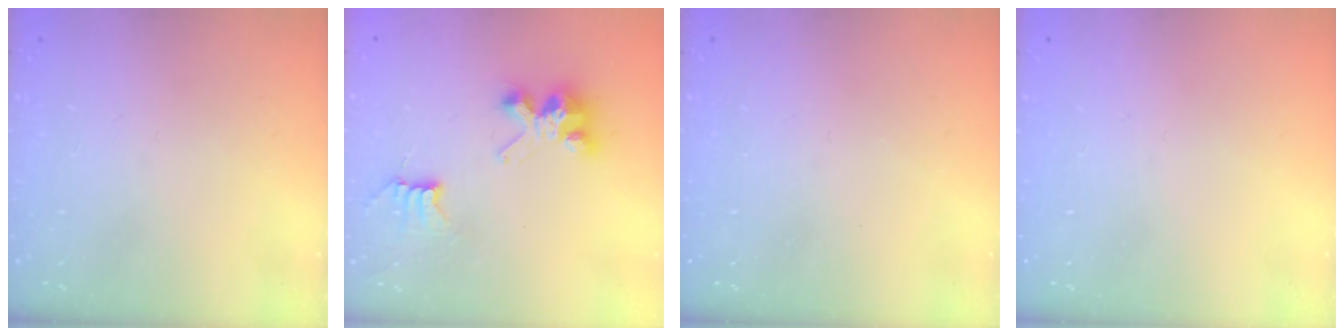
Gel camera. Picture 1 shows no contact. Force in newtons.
{"total": 7.0, "press": 7.0, "slide": 0.2}
{"total": 0.0}
{"total": 0.0}